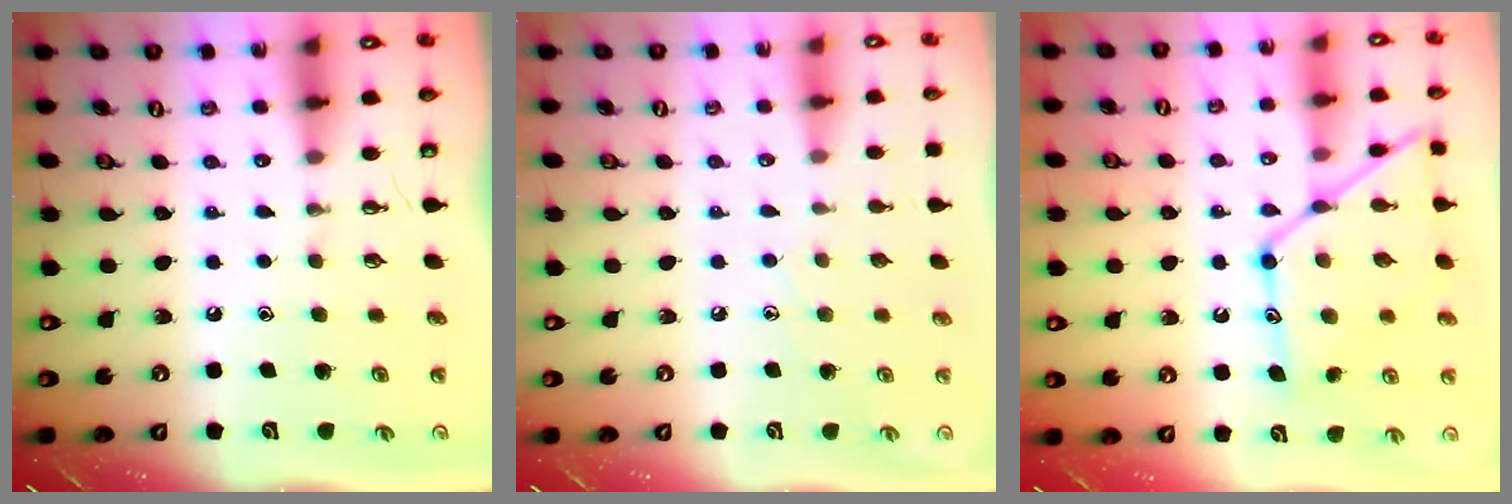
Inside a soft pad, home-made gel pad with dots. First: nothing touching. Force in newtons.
{"total": 4.7, "press": 4.6, "slide": 0.6}
{"total": 16.6, "press": 16.5, "slide": 1.4}